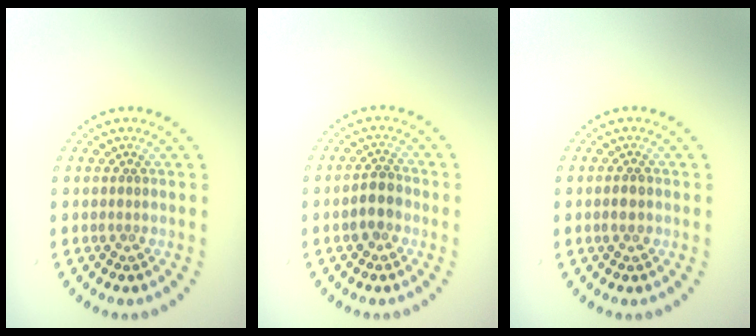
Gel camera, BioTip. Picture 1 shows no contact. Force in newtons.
{"total": 2.4, "press": 2.2, "slide": 0.8}
{"total": 1.2, "press": 1.2, "slide": 0.4}